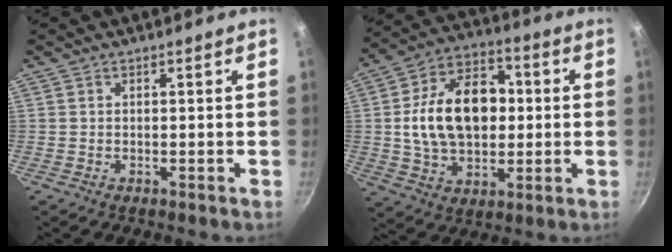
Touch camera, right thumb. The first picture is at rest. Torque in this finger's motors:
{"motor_torque": [-0.89, 1.85, 1.46, -0.06, 0.16]}